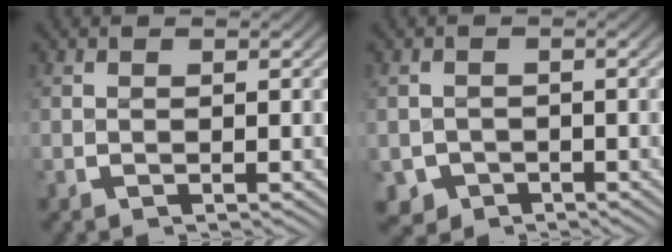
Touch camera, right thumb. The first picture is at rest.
{"total": 3.9, "force": [-2.4, 3.0, 0.7], "torque": [-0.019, -0.029, -0.032]}